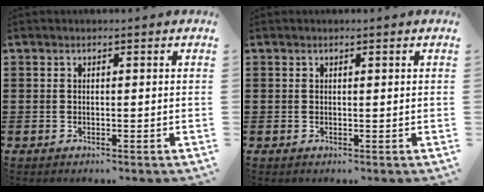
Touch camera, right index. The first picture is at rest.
{"total": 0.0}